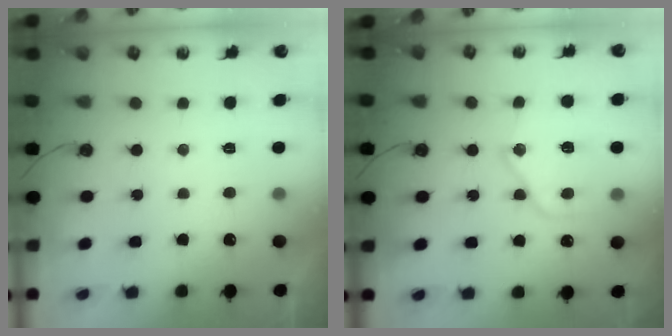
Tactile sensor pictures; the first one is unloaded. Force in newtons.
{"total": 15.6, "press": 15.6, "slide": 1.2}